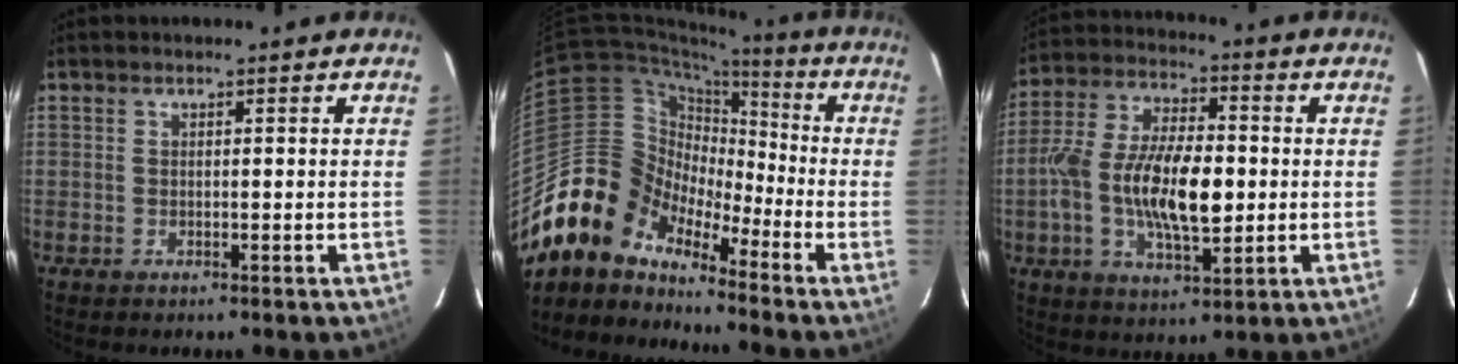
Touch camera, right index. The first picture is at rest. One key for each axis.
{"total": 12.9, "fx": -10.1, "fy": 7.6, "fz": 2.4, "tx": -0.057, "ty": 0.035, "tz": -0.206}
{"total": 15.9, "fx": -1.7, "fy": 6.8, "fz": 14.2, "tx": -0.282, "ty": 0.002, "tz": -0.033}